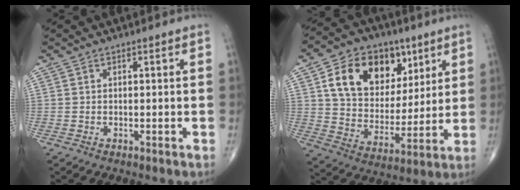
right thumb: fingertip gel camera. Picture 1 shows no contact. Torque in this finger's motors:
{"motor_torque": [0.33, 3.39, 1.06, 0.55, 0.13]}